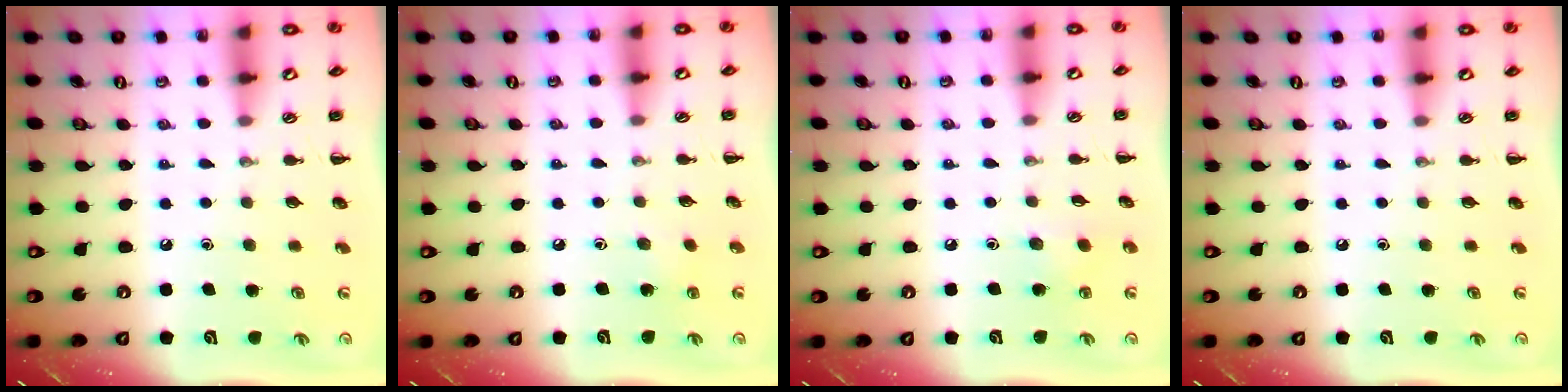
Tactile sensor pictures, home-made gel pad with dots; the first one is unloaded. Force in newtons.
{"total": 3.3, "press": 3.1, "slide": 0.9}
{"total": 4.2, "press": 4.0, "slide": 1.3}
{"total": 0.0}